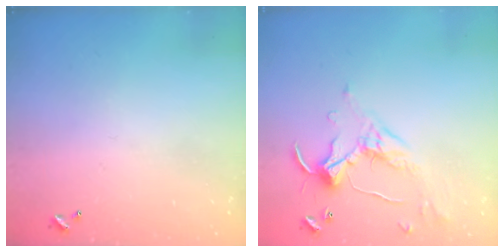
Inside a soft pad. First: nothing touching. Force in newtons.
{"total": 1.7, "press": 1.5, "slide": 0.8}